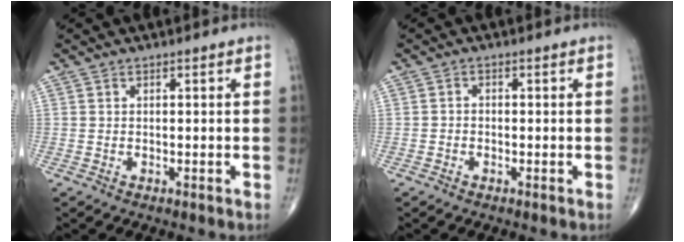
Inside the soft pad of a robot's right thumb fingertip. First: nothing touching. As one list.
[{"total": 0.9, "force": [-0.5, 0.7, 0.4], "torque": [-0.001, 0.003, -0.012]}]